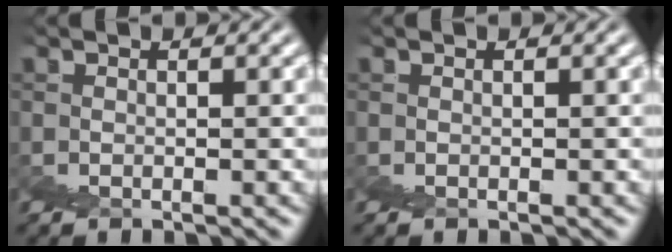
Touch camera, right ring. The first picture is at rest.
{"total": 0.0}